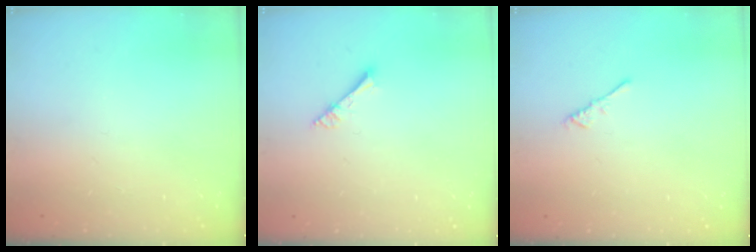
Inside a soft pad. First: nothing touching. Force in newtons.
{"total": 2.9, "press": 2.9, "slide": 0.3}
{"total": 1.1, "press": 1.0, "slide": 0.4}